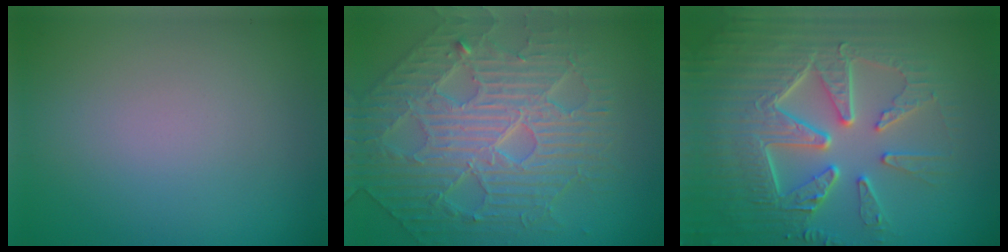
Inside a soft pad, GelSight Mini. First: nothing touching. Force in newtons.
{"total": 6.8, "press": 5.8, "slide": 3.5}
{"total": 8.9, "press": 6.5, "slide": 6.2}